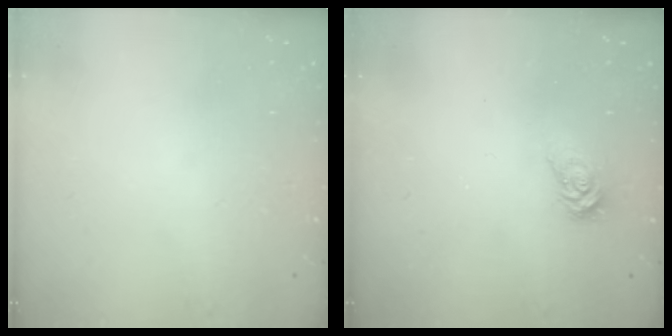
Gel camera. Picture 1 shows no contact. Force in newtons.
{"total": 4.1, "press": 4.1, "slide": 0.4}